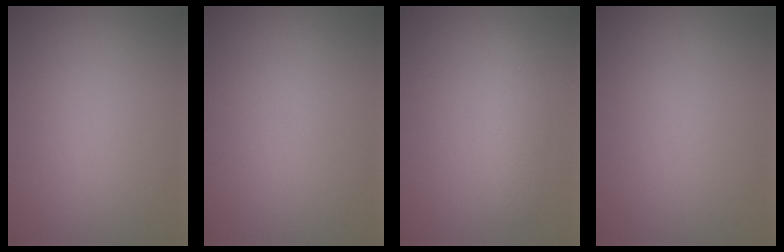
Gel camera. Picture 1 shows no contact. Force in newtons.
{"total": 0.0}
{"total": 2.5, "press": 2.5, "slide": 0.2}
{"total": 0.0}